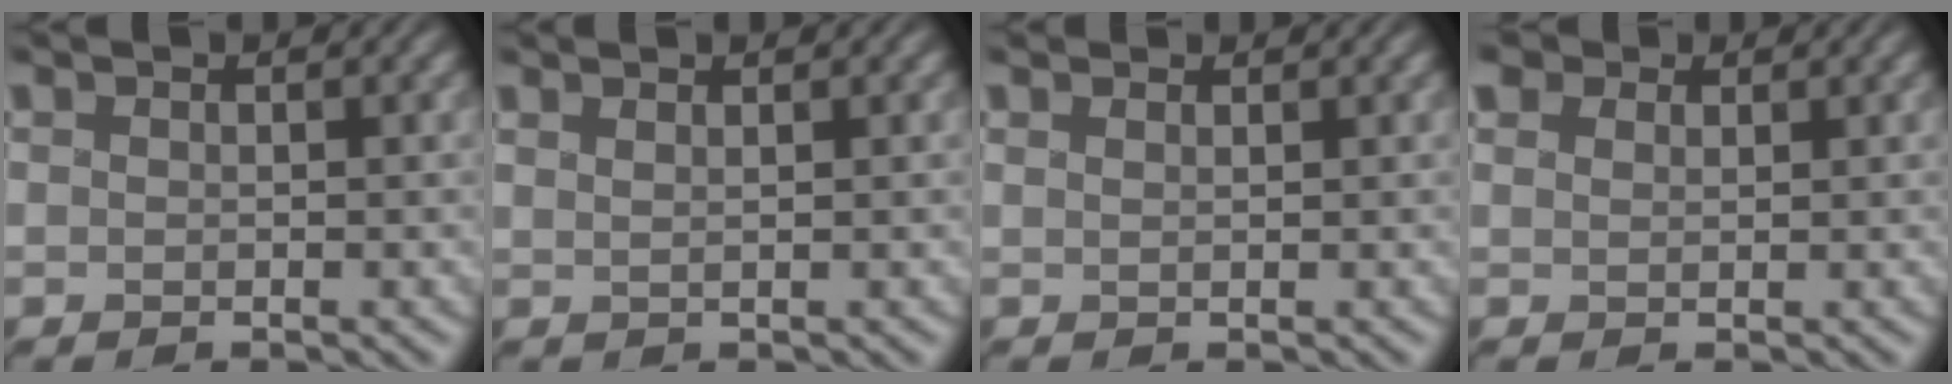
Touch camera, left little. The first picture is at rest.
{"total": 1.7, "force": [1.0, 0.6, 1.2], "torque": [-0.001, 0.006, -0.005]}
{"total": 1.5, "force": [1.4, 0.4, 0.4], "torque": [-0.011, -0.001, 0.029]}
{"total": 2.9, "force": [2.0, 1.8, 1.1], "torque": [-0.036, 0.005, 0.030]}